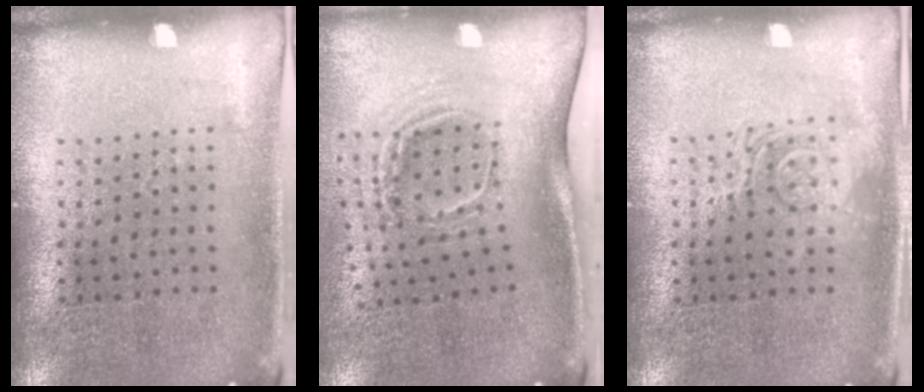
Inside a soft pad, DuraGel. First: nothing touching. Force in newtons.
{"total": 1.9, "press": 1.2, "slide": 1.6}
{"total": 2.5, "press": 2.5, "slide": 0.5}